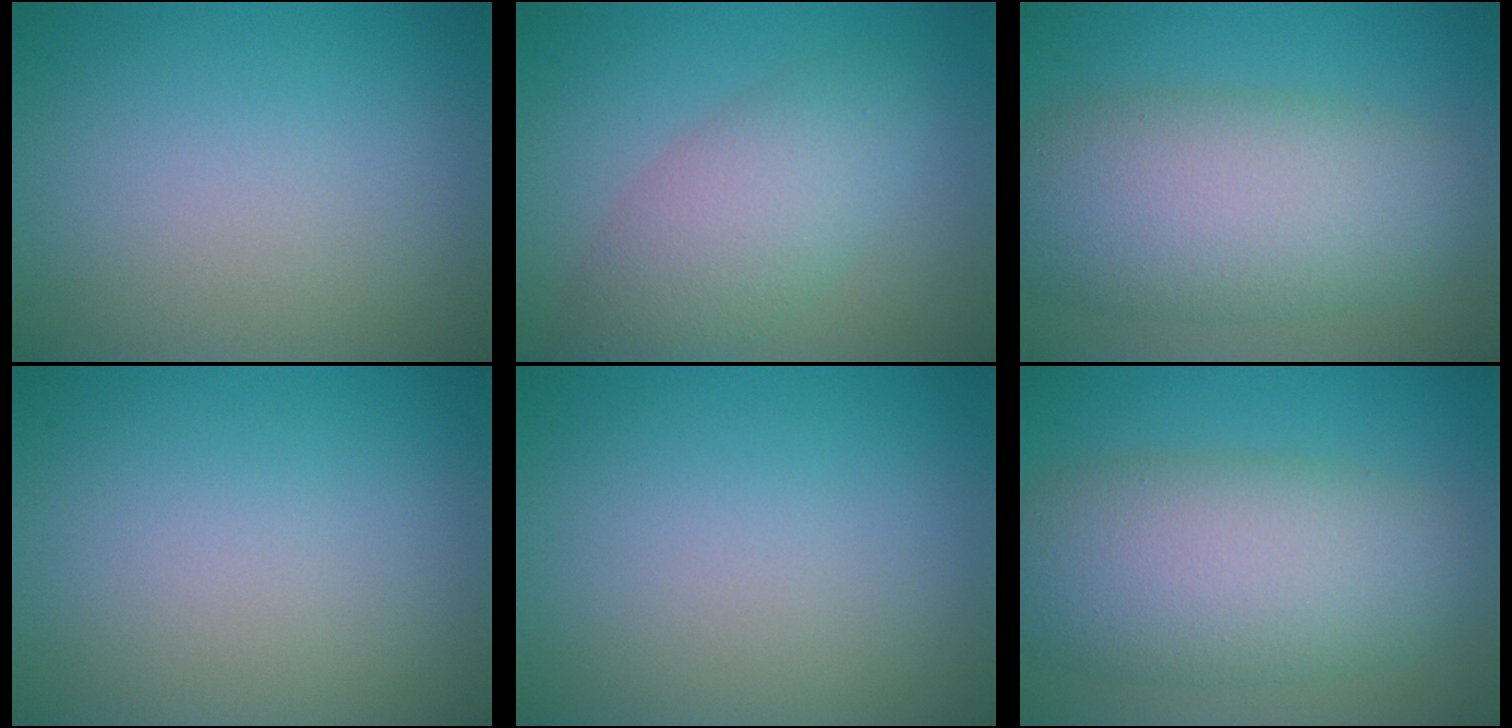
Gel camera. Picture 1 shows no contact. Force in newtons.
{"total": 5.2, "press": 5.2, "slide": 0.1}
{"total": 9.5, "press": 9.5, "slide": 0.4}
{"total": 0.0}
{"total": 0.0}
{"total": 9.5, "press": 9.5, "slide": 0.4}